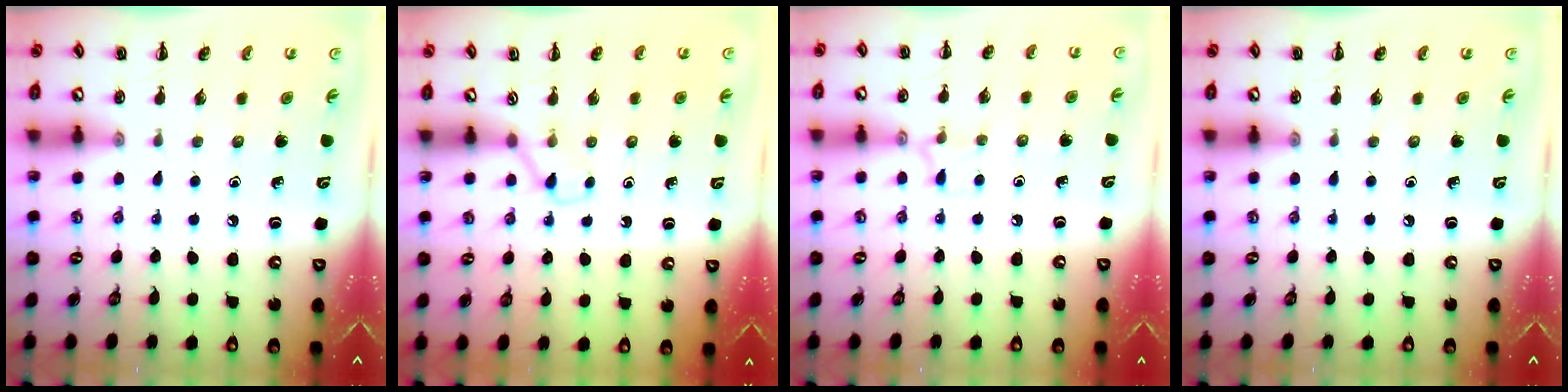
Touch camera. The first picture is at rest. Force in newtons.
{"total": 2.1, "press": 2.0, "slide": 0.8}
{"total": 5.6, "press": 5.4, "slide": 1.3}
{"total": 0.0}